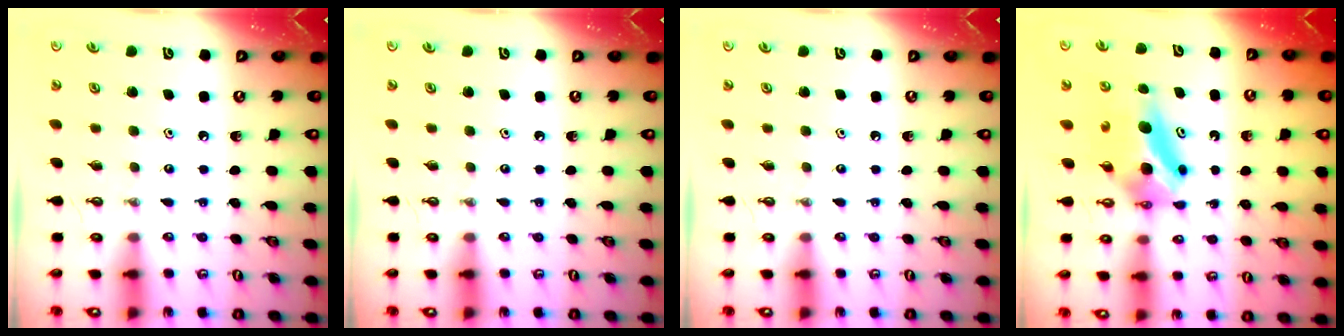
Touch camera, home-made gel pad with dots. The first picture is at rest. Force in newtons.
{"total": 0.0}
{"total": 0.0}
{"total": 6.9, "press": 6.6, "slide": 2.1}